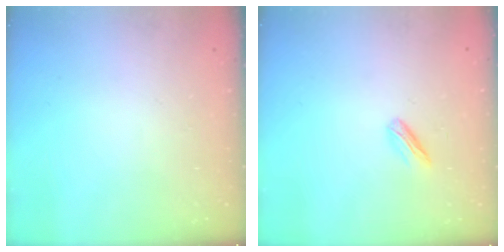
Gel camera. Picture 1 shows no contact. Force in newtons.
{"total": 2.9, "press": 2.8, "slide": 0.8}